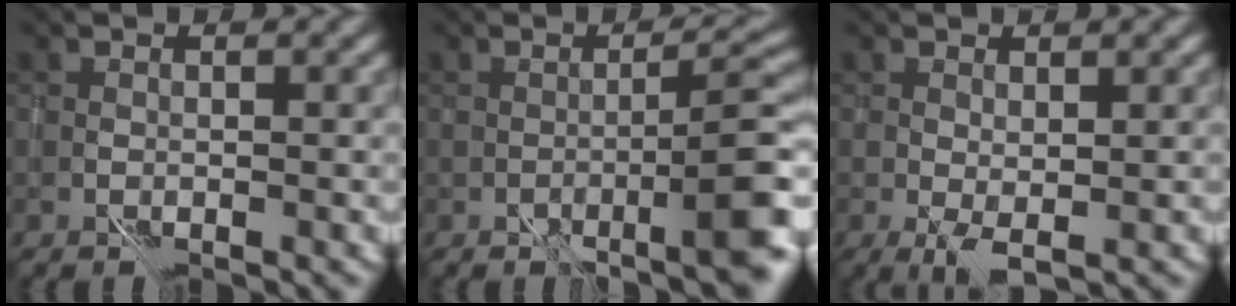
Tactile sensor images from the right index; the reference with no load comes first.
{"total": 6.3, "force": [-1.8, 1.2, 5.9], "torque": [-0.072, 0.015, -0.023]}
{"total": 1.4, "force": [0.8, 0.1, 1.1], "torque": [-0.024, 0.002, 0.016]}